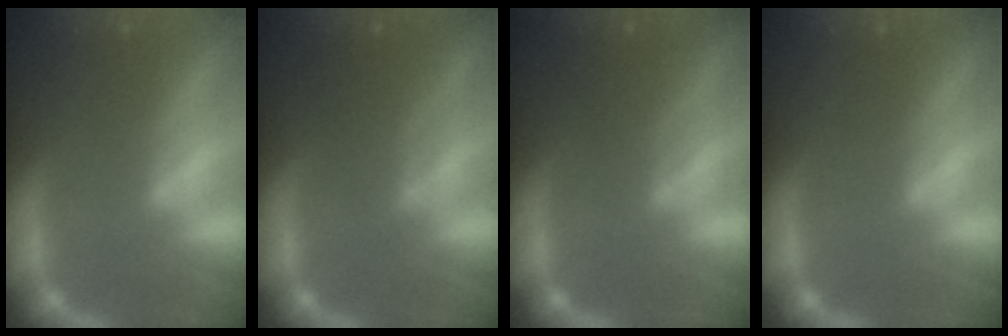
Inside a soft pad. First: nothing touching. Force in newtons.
{"total": 3.6}
{"total": 3.1}
{"total": 0.0}